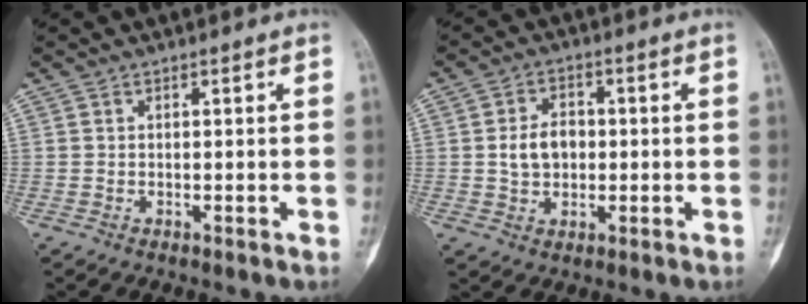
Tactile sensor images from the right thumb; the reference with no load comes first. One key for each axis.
{"total": 6.3, "fx": 0.0, "fy": 4.7, "fz": 4.3, "tx": -0.061, "ty": 0.010, "tz": 0.001}